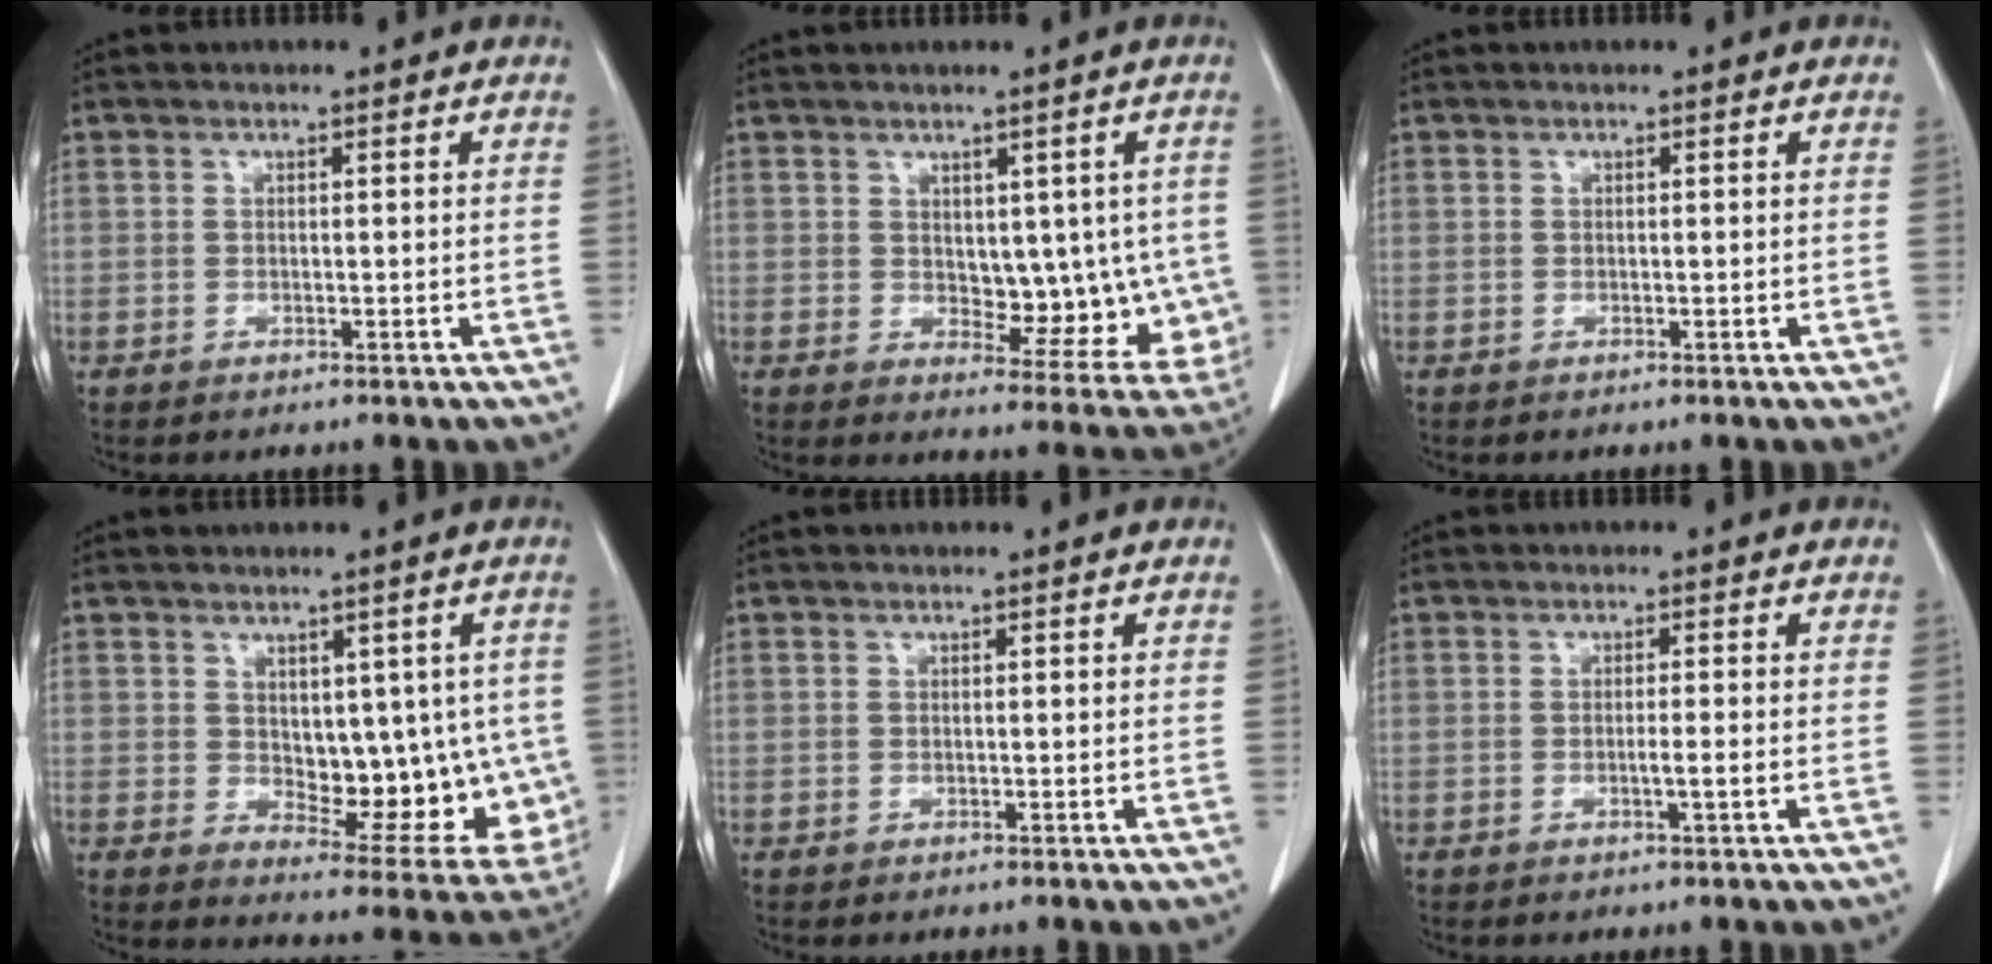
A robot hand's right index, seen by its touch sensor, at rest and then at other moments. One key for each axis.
{"total": 10.0, "fx": 0.3, "fy": 5.5, "fz": 8.4, "tx": -0.085, "ty": 0.001, "tz": 0.021}
{"total": 0.0}
{"total": 14.0, "fx": 0.0, "fy": 7.0, "fz": 12.1, "tx": -0.139, "ty": -0.001, "tz": 0.020}
{"total": 0.0}
{"total": 1.7, "fx": -0.5, "fy": -0.3, "fz": 1.6, "tx": -0.030, "ty": -0.003, "tz": -0.010}